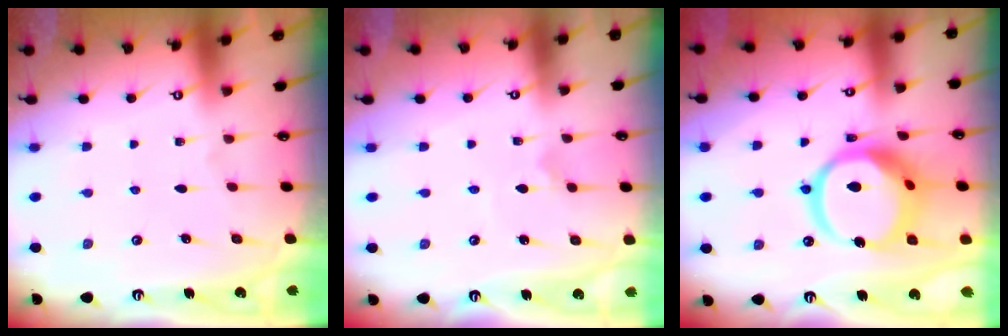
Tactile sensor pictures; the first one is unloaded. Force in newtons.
{"total": 0.6, "press": 0.6, "slide": 0.0}
{"total": 16.8, "press": 16.7, "slide": 1.8}